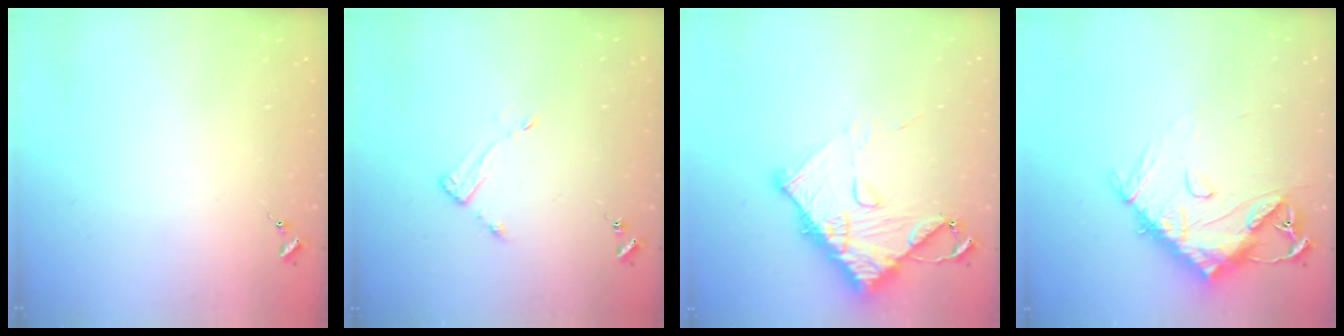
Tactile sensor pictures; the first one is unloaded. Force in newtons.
{"total": 3.4, "press": 3.4, "slide": 0.4}
{"total": 14.0, "press": 13.9, "slide": 1.3}
{"total": 14.3, "press": 14.2, "slide": 1.3}